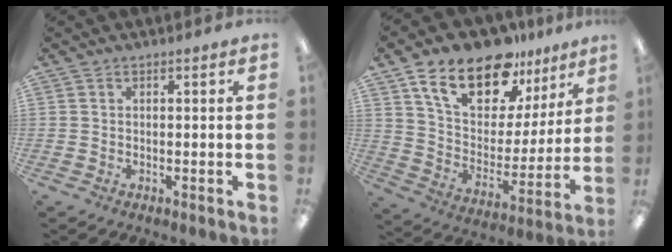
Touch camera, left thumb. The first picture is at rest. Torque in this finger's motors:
{"motor_torque": [0.15, 0.80, 1.24, -1.53, 0.14]}